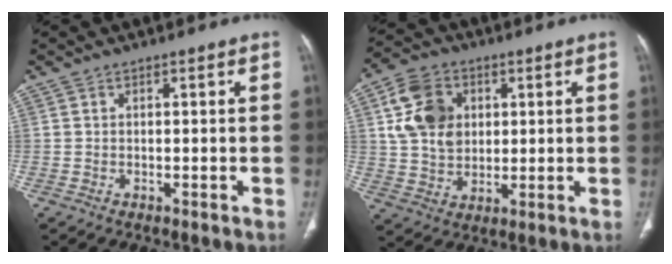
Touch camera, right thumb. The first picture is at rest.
{"total": 12.0, "force": [3.1, 9.3, 6.9], "torque": [-0.106, -0.001, 0.058]}